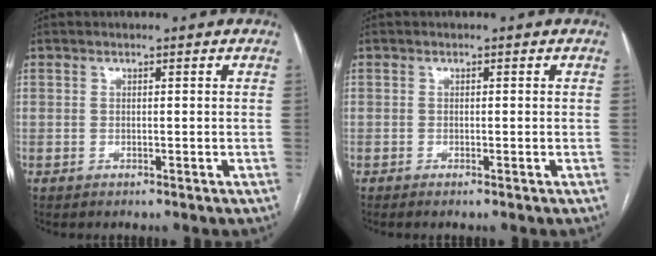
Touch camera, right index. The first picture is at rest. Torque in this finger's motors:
{"motor_torque": [-0.02, -0.08, -0.02, 0.01]}